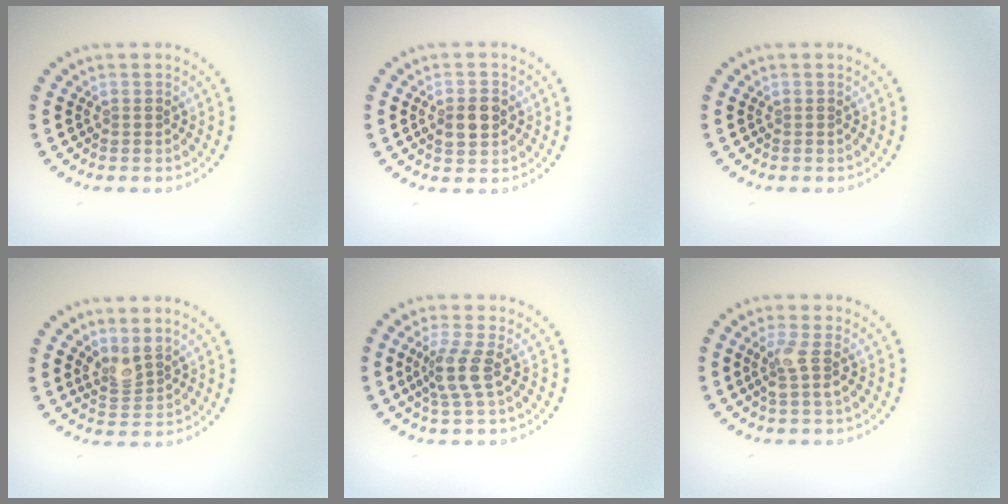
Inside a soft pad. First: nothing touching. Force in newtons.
{"total": 2.8, "press": 2.8, "slide": 0.1}
{"total": 0.0}
{"total": 2.1, "press": 1.5, "slide": 1.4}
{"total": 2.6, "press": 2.1, "slide": 1.7}
{"total": 2.0, "press": 1.5, "slide": 1.3}